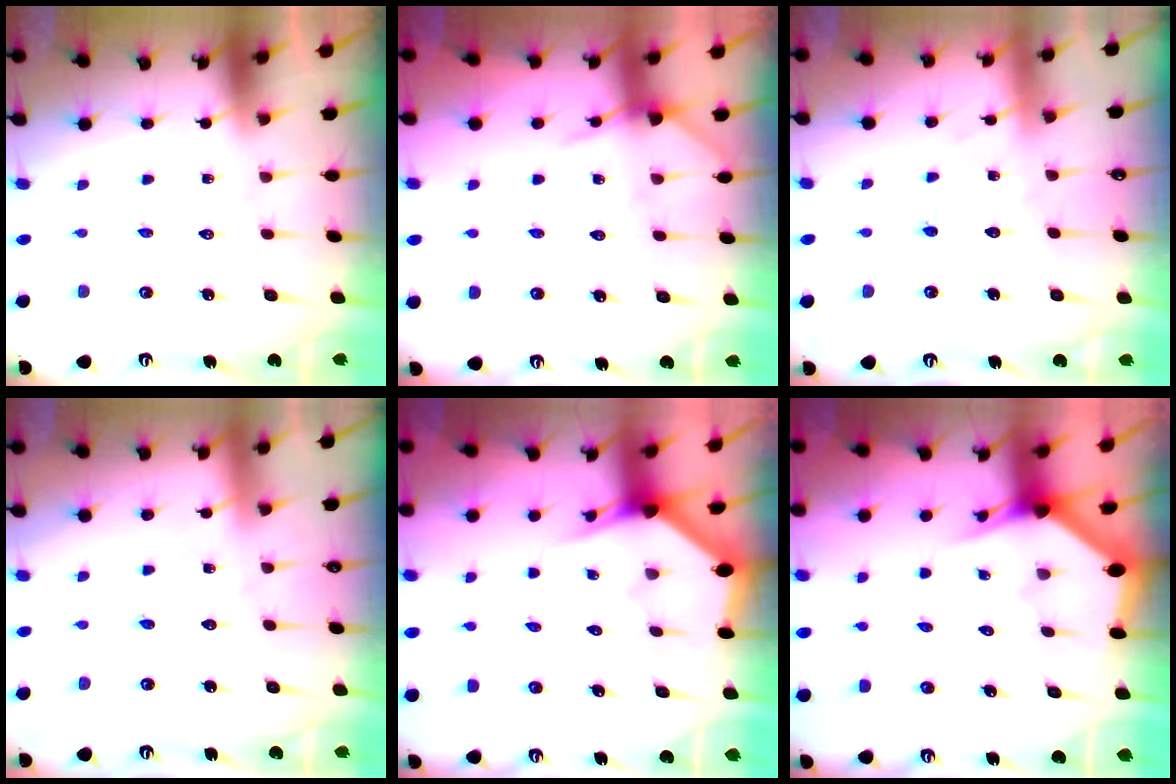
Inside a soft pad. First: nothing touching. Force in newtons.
{"total": 6.0, "press": 5.9, "slide": 0.8}
{"total": 6.1, "press": 6.1, "slide": 0.7}
{"total": 4.3, "press": 4.3, "slide": 0.4}
{"total": 2.9, "press": 2.9, "slide": 0.1}
{"total": 2.8, "press": 2.8, "slide": 0.0}